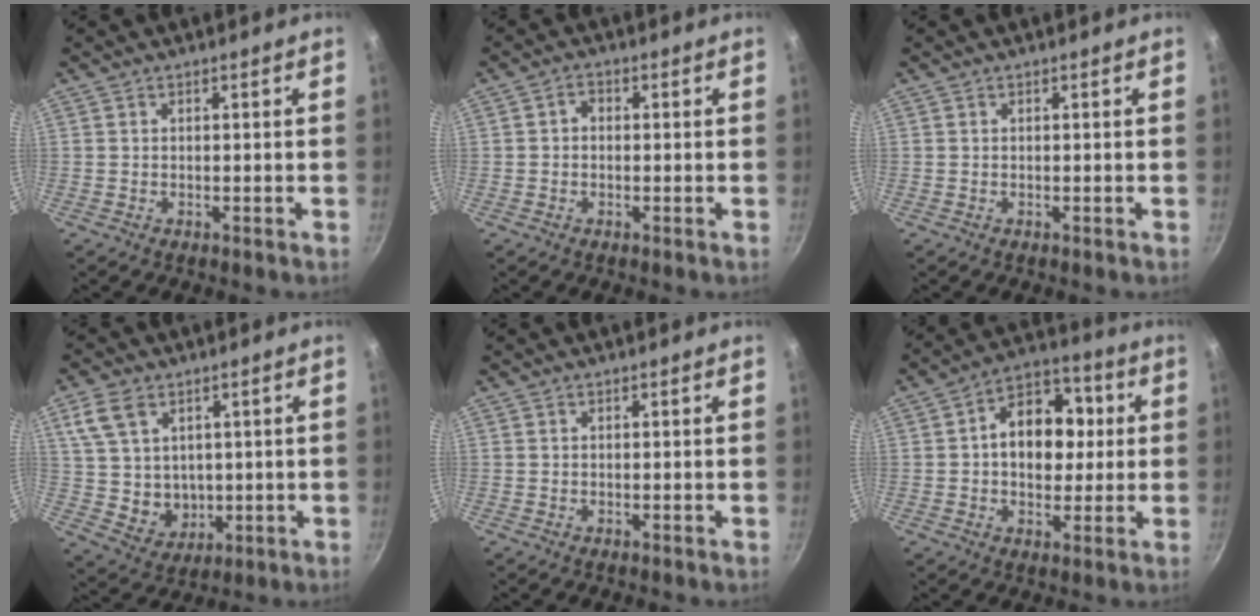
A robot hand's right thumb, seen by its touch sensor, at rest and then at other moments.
{"total": 2.1, "force": [-0.1, 1.7, 1.3], "torque": [-0.017, 0.008, -0.005]}
{"total": 0.0}
{"total": 10.9, "force": [3.6, 8.4, 5.8], "torque": [-0.090, -0.015, 0.086]}
{"total": 0.0}
{"total": 14.1, "force": [1.5, 10.1, 9.7], "torque": [-0.097, 0.022, 0.006]}